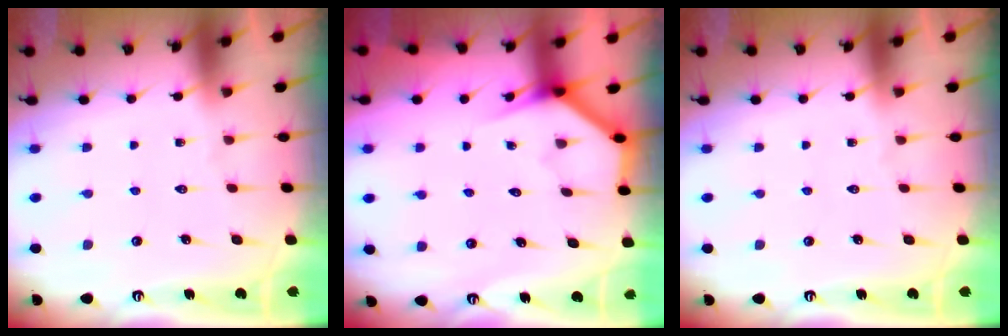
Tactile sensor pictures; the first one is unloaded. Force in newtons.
{"total": 3.8, "press": 3.7, "slide": 0.3}
{"total": 0.0}